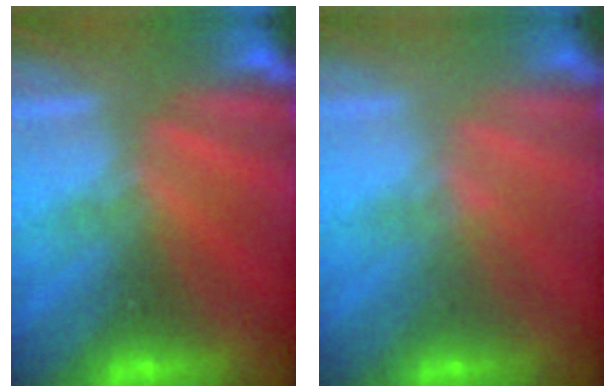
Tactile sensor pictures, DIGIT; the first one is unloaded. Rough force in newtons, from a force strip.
{"total": 2.3}